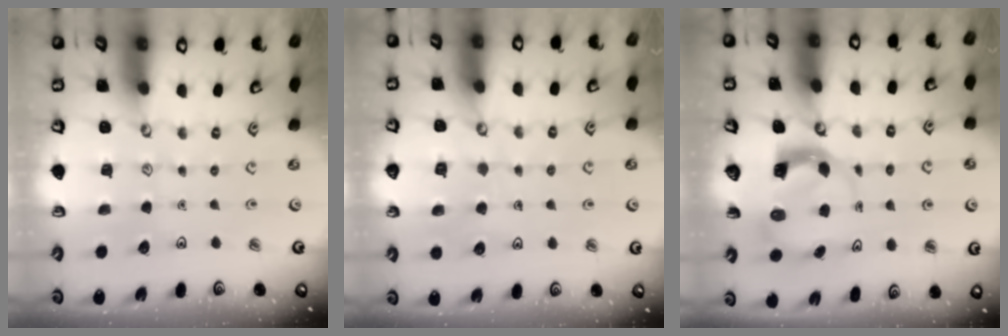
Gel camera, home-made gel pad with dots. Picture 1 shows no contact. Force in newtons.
{"total": 6.5, "press": 6.5, "slide": 0.4}
{"total": 3.7, "press": 3.6, "slide": 0.5}